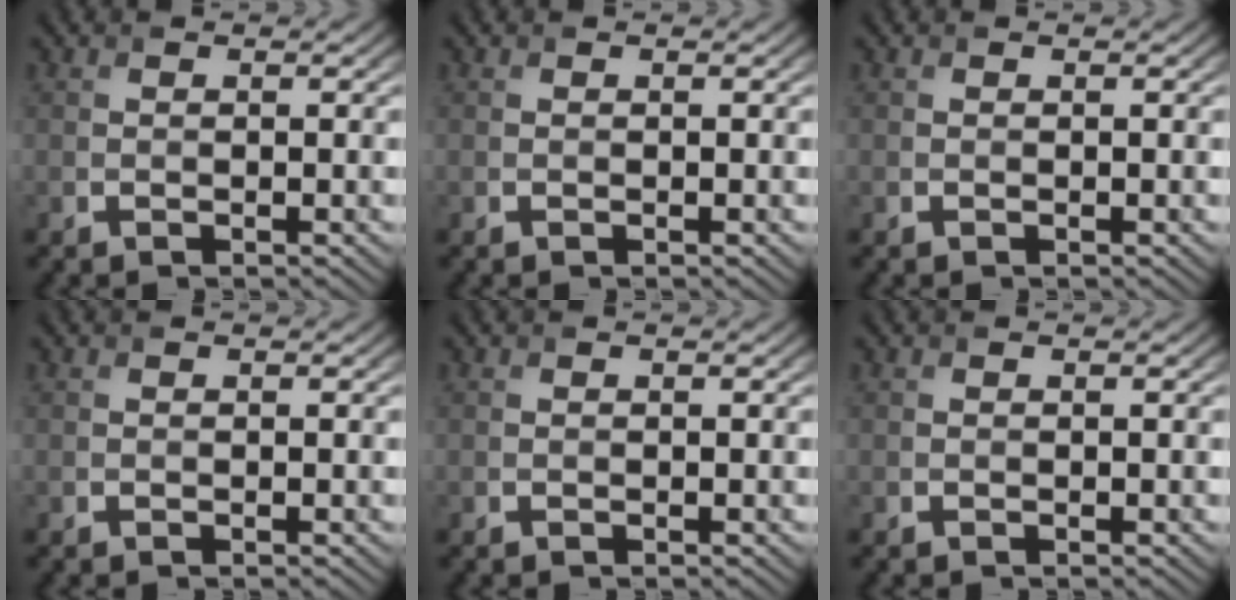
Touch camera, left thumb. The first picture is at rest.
{"total": 0.0}
{"total": 0.0}
{"total": 0.0}
{"total": 0.0}
{"total": 0.0}